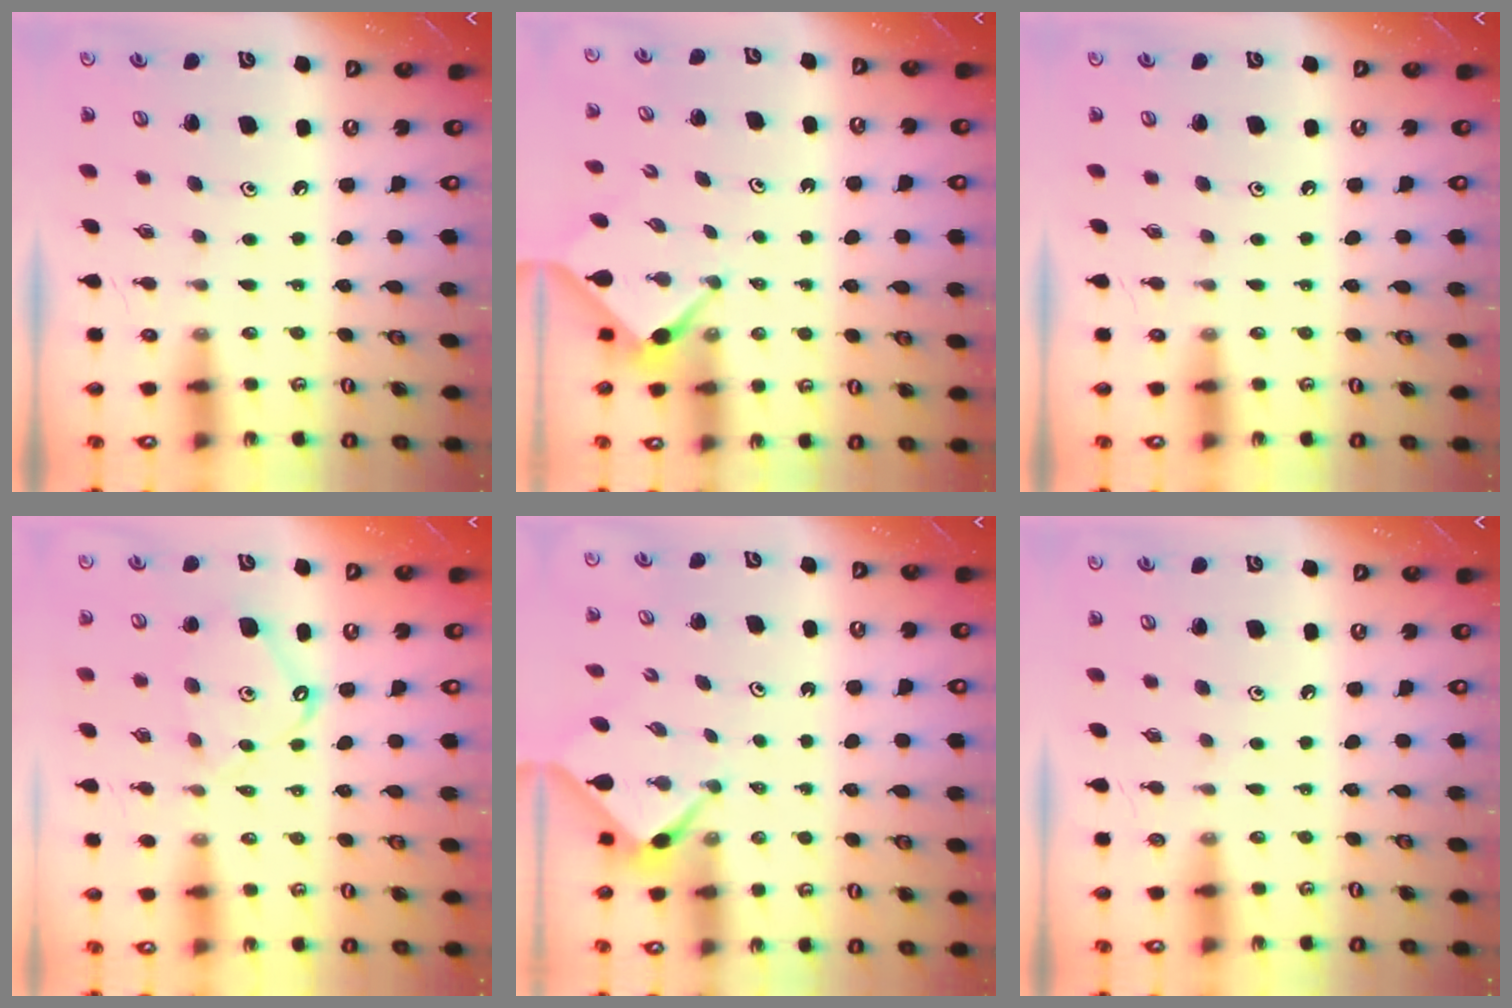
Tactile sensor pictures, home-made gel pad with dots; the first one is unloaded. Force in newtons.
{"total": 2.9, "press": 2.9, "slide": 0.2}
{"total": 0.0}
{"total": 9.2, "press": 9.2, "slide": 0.8}
{"total": 2.3, "press": 2.3, "slide": 0.1}
{"total": 2.7, "press": 2.7, "slide": 0.3}